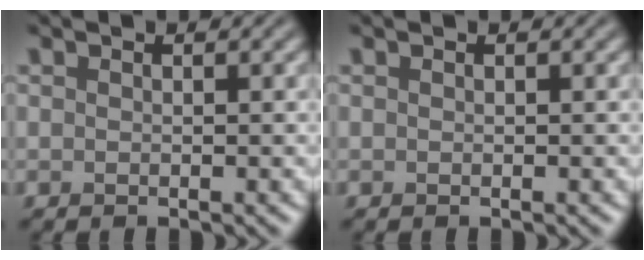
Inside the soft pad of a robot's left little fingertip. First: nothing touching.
{"total": 0.0}